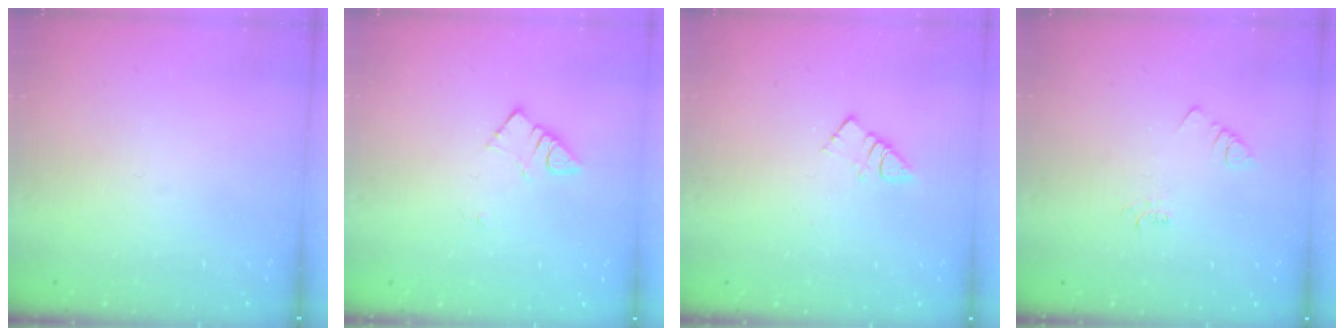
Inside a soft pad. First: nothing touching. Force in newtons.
{"total": 2.8, "press": 2.7, "slide": 0.3}
{"total": 3.9, "press": 3.9, "slide": 0.3}
{"total": 1.9, "press": 1.9, "slide": 0.3}